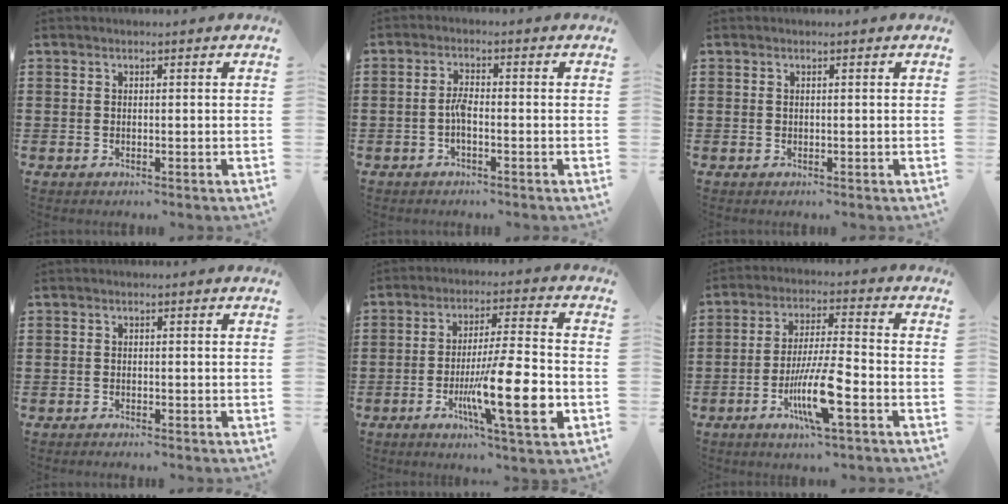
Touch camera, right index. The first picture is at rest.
{"total": 2.9, "force": [-0.9, 0.8, 2.7], "torque": [-0.058, 0.000, -0.019]}
{"total": 0.0}
{"total": 0.6, "force": [-0.6, 0.0, 0.1], "torque": [-0.003, -0.001, -0.013]}
{"total": 14.3, "force": [-4.5, 2.2, 13.4], "torque": [-0.242, -0.013, -0.079]}
{"total": 10.0, "force": [-4.0, 1.5, 9.0], "torque": [-0.185, -0.014, -0.077]}